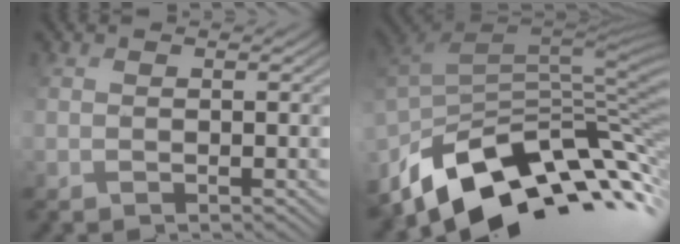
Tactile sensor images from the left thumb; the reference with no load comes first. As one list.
[{"total": 13.2, "force": [-8.5, 5.5, 8.4], "torque": [-0.200, -0.003, -0.150]}]